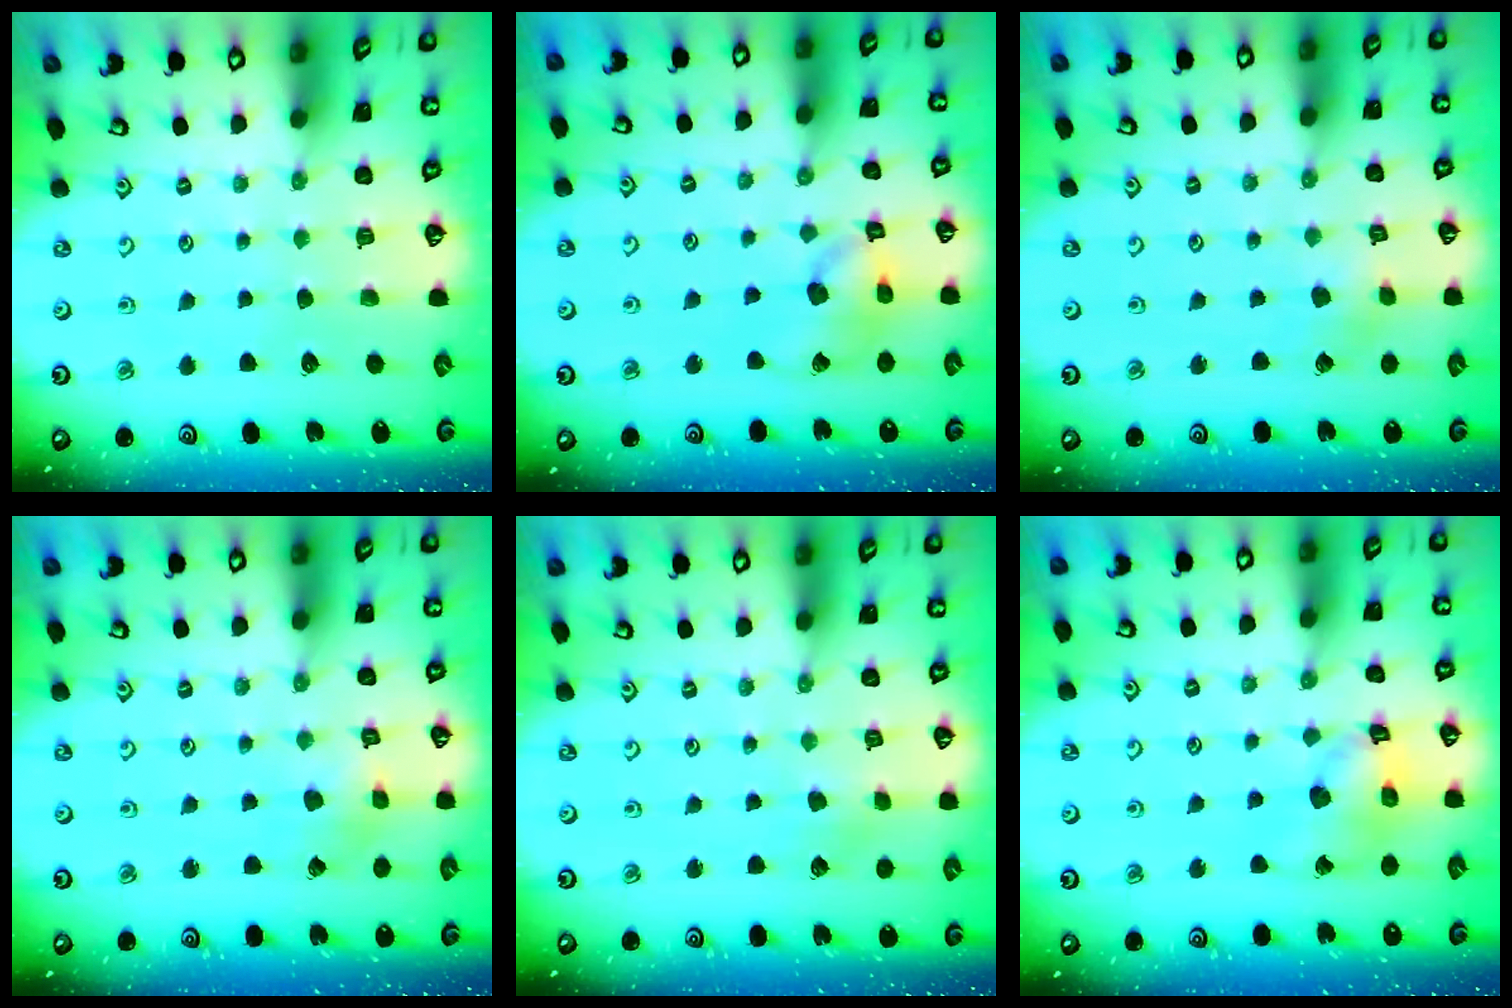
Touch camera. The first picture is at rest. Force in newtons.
{"total": 13.6, "press": 13.4, "slide": 1.9}
{"total": 2.4, "press": 2.4, "slide": 0.2}
{"total": 2.9, "press": 2.9, "slide": 0.2}
{"total": 1.8, "press": 1.8, "slide": 0.2}
{"total": 13.4, "press": 13.3, "slide": 1.8}